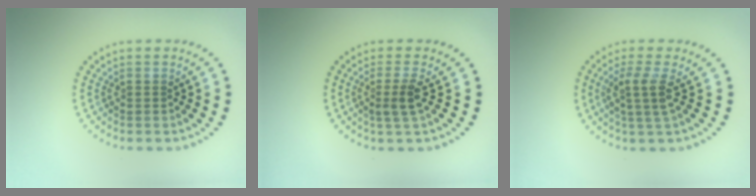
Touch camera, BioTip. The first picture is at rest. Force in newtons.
{"total": 2.3, "press": 1.8, "slide": 1.4}
{"total": 2.6, "press": 2.0, "slide": 1.7}